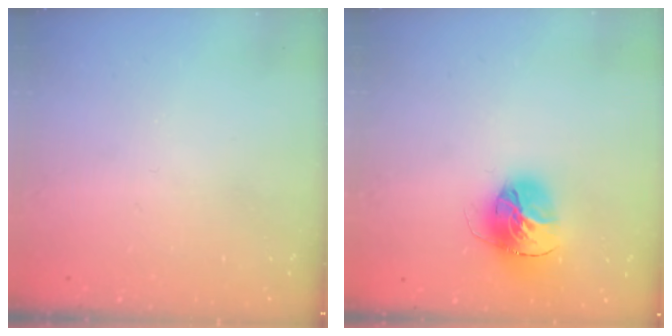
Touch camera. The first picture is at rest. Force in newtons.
{"total": 16.1, "press": 16.0, "slide": 1.7}